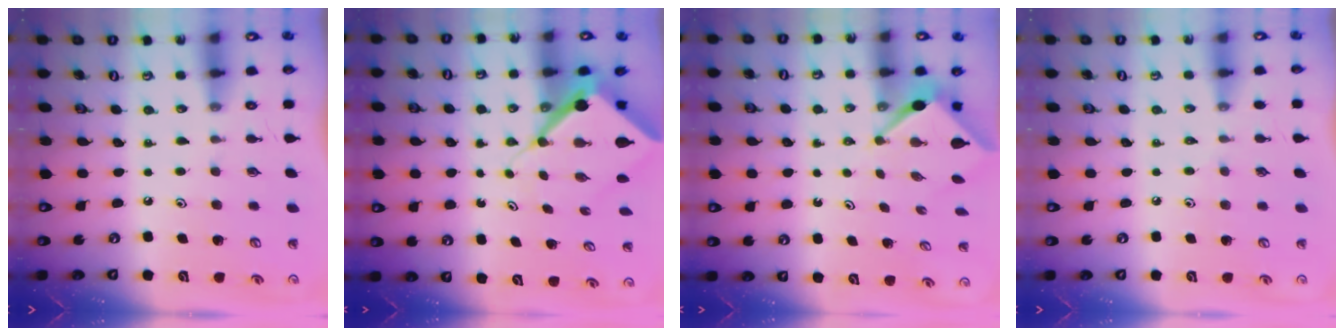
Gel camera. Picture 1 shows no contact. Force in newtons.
{"total": 7.9, "press": 7.9, "slide": 0.7}
{"total": 3.1, "press": 3.1, "slide": 0.2}
{"total": 3.4, "press": 3.3, "slide": 0.6}